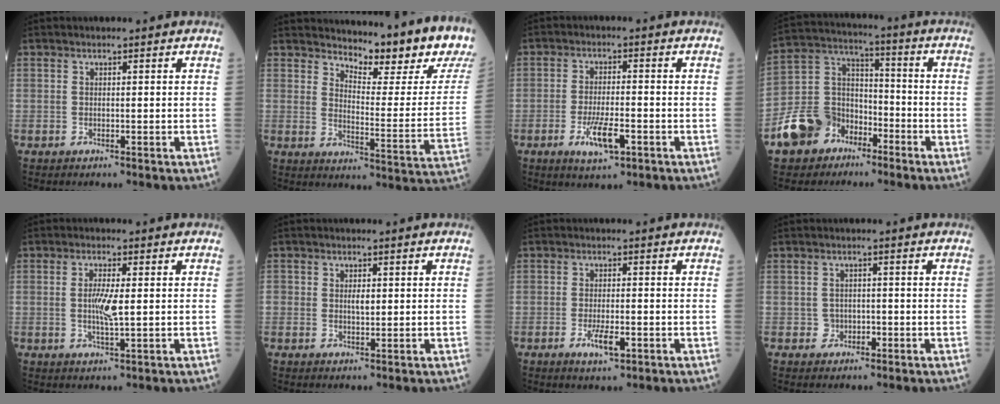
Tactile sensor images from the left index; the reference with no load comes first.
{"total": 16.1, "force": [14.5, 1.4, 7.1], "torque": [-0.101, -0.086, 0.175]}
{"total": 5.9, "force": [-2.6, 1.5, 5.1], "torque": [-0.103, -0.006, -0.037]}
{"total": 11.3, "force": [-6.7, 8.2, 3.9], "torque": [-0.105, 0.021, -0.126]}
{"total": 4.1, "force": [0.1, 0.6, 4.0], "torque": [-0.081, -0.004, 0.005]}
{"total": 1.9, "force": [0.2, 1.2, 1.5], "torque": [-0.021, 0.000, 0.007]}
{"total": 3.8, "force": [-1.6, 1.1, 3.3], "torque": [-0.064, -0.002, -0.020]}
{"total": 1.9, "force": [-0.7, 1.8, 0.4], "torque": [-0.004, 0.008, -0.005]}